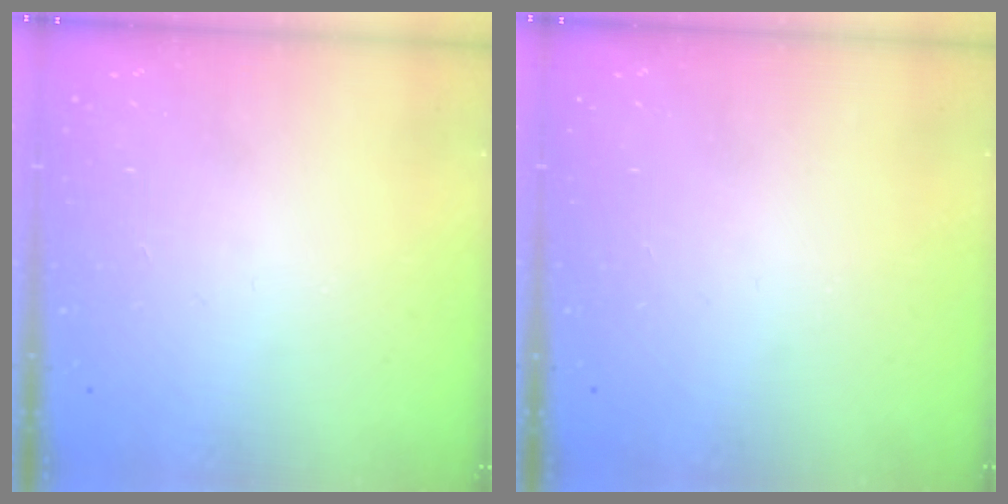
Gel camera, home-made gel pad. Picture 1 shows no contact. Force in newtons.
{"total": 0.0}